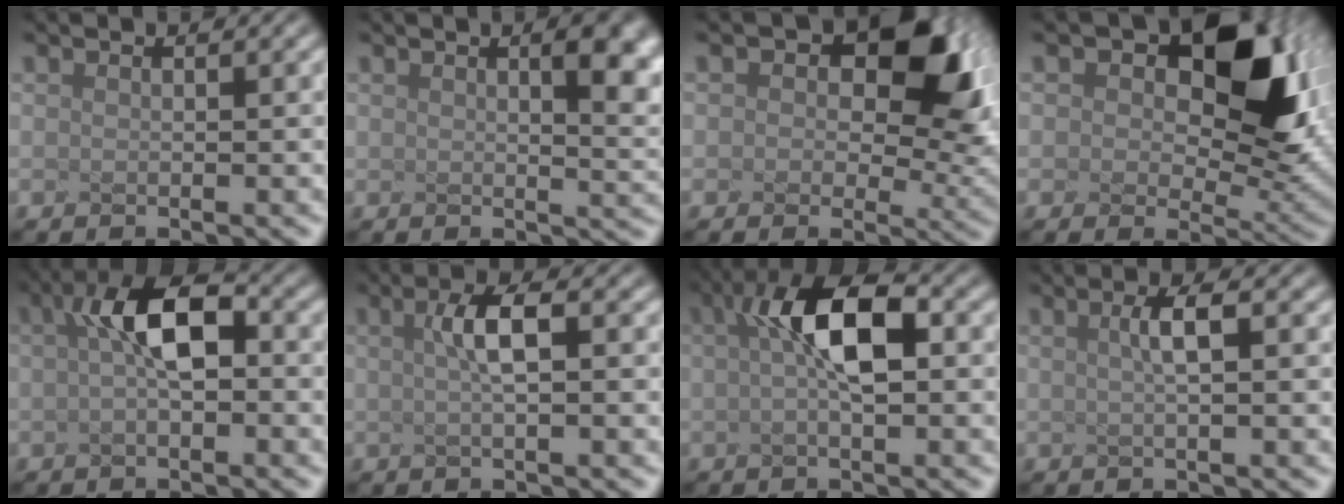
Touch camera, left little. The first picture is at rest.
{"total": 4.5, "force": [1.6, 1.2, 4.0], "torque": [-0.041, 0.015, 0.047]}
{"total": 7.7, "force": [1.4, 4.6, 5.9], "torque": [-0.105, -0.014, 0.060]}
{"total": 8.7, "force": [2.3, 5.3, 6.5], "torque": [-0.118, -0.017, 0.075]}
{"total": 3.5, "force": [-0.8, 0.5, 3.4], "torque": [-0.090, 0.005, 0.019]}
{"total": 2.0, "force": [-0.9, -0.4, 1.8], "torque": [-0.057, 0.001, 0.019]}
{"total": 4.4, "force": [-0.3, 0.6, 4.3], "torque": [-0.102, 0.005, 0.030]}
{"total": 1.6, "force": [-1.0, -0.6, 1.2], "torque": [-0.044, -0.001, 0.018]}